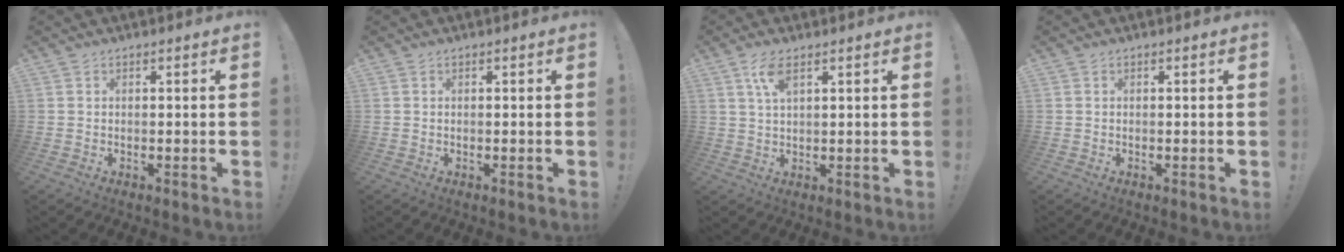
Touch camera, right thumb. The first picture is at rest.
{"total": 0.0}
{"total": 5.3, "force": [2.8, 1.8, 4.2], "torque": [-0.088, 0.001, 0.049]}
{"total": 0.0}